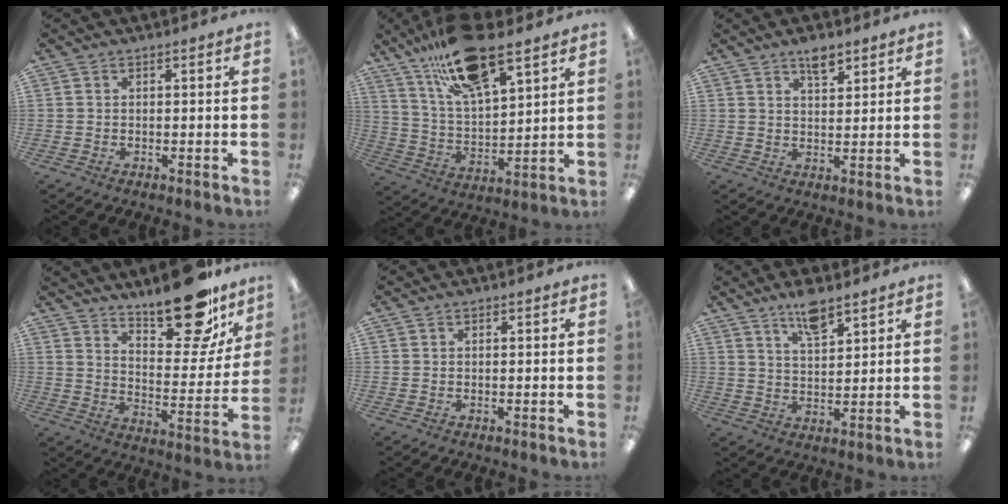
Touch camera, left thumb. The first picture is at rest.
{"total": 19.2, "force": [13.6, 6.1, 12.1], "torque": [-0.220, -0.058, 0.235]}
{"total": 4.7, "force": [3.4, 2.1, 2.6], "torque": [-0.026, -0.016, 0.055]}
{"total": 19.7, "force": [15.0, 7.3, 10.4], "torque": [-0.138, -0.103, 0.248]}
{"total": 0.0}
{"total": 7.1, "force": [5.6, 2.1, 3.9], "torque": [-0.067, -0.029, 0.098]}